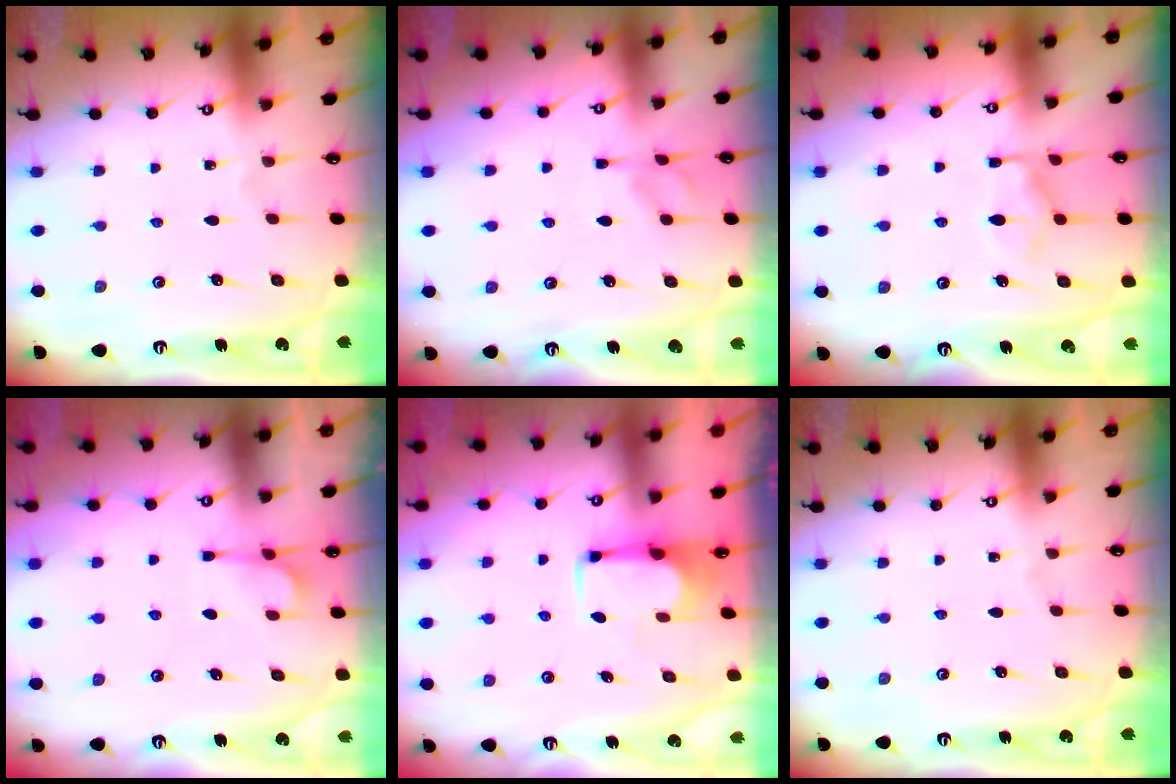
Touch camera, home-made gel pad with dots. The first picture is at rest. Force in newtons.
{"total": 4.8, "press": 4.8, "slide": 0.8}
{"total": 9.1, "press": 9.1, "slide": 0.8}
{"total": 1.8, "press": 1.4, "slide": 1.1}
{"total": 1.8, "press": 1.6, "slide": 0.9}
{"total": 0.0}